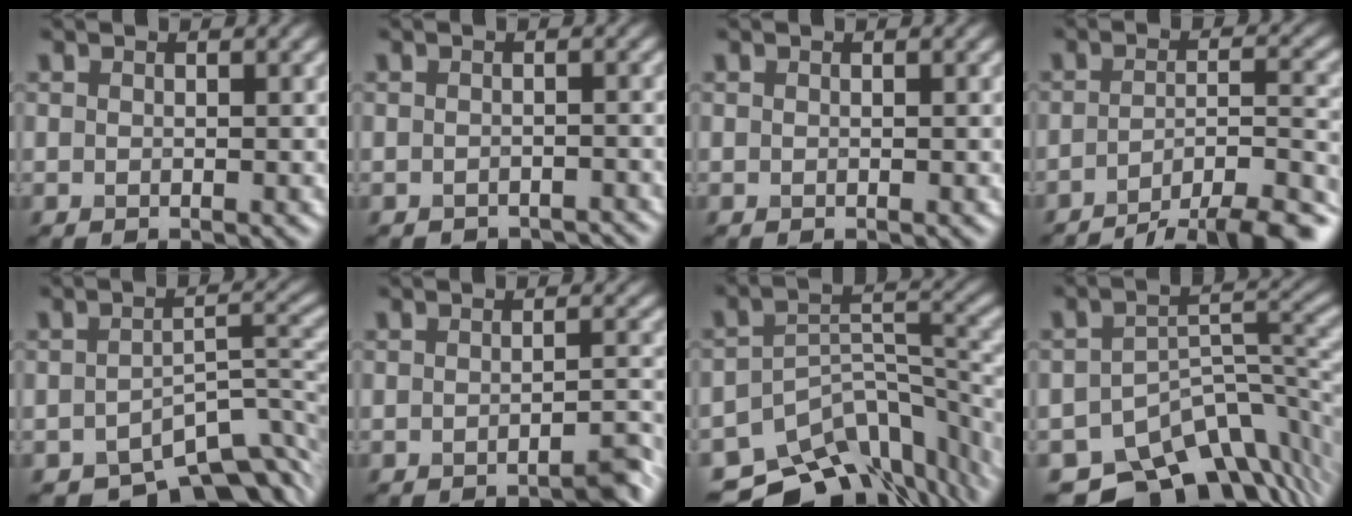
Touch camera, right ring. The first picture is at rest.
{"total": 2.1, "force": [-2.1, 0.3, 0.1], "torque": [0.006, -0.001, -0.023]}
{"total": 0.0}
{"total": 8.5, "force": [-6.7, 2.2, 4.9], "torque": [-0.063, 0.003, -0.102]}
{"total": 8.2, "force": [-5.9, 3.3, 4.6], "torque": [-0.048, -0.013, -0.092]}
{"total": 2.2, "force": [-1.7, 0.3, 1.4], "torque": [-0.008, 0.008, -0.032]}
{"total": 11.9, "force": [-8.8, 5.9, 5.5], "torque": [-0.090, -0.008, -0.130]}
{"total": 10.5, "force": [-7.4, 5.0, 5.6], "torque": [-0.069, -0.011, -0.121]}